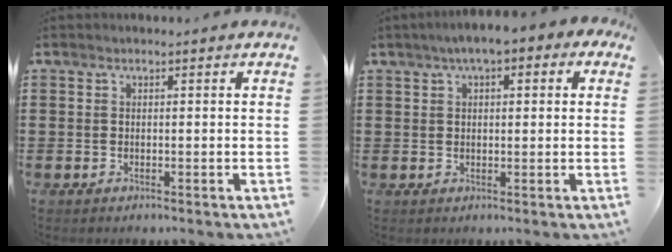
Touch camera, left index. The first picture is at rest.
{"total": 3.6, "force": [2.0, 1.3, 2.7], "torque": [-0.059, 0.007, 0.033]}